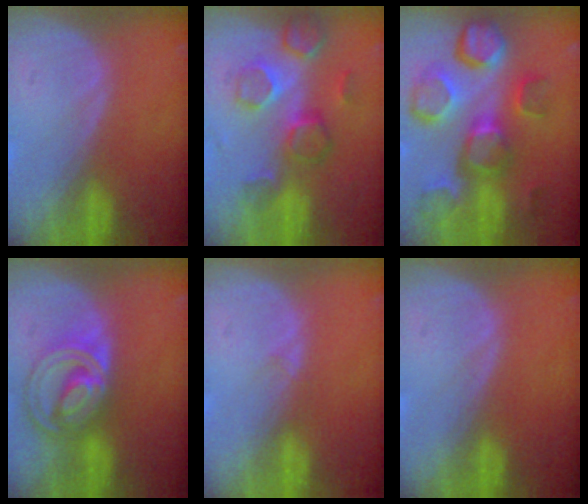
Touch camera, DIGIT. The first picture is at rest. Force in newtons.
{"total": 8.8, "press": 7.6, "slide": 4.5}
{"total": 12.5, "press": 11.1, "slide": 5.8}
{"total": 8.7, "press": 7.3, "slide": 4.7}
{"total": 0.6, "press": 0.6, "slide": 0.1}
{"total": 0.0}